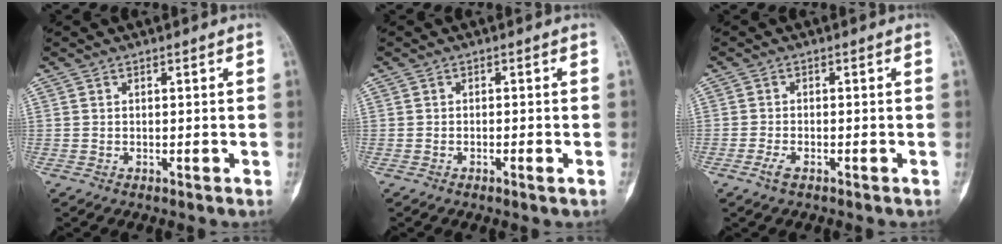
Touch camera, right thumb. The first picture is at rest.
{"total": 0.9, "force": [-0.6, 0.2, 0.7], "torque": [-0.019, 0.003, -0.010]}
{"total": 1.8, "force": [-1.2, 0.8, 1.1], "torque": [-0.030, 0.003, -0.026]}